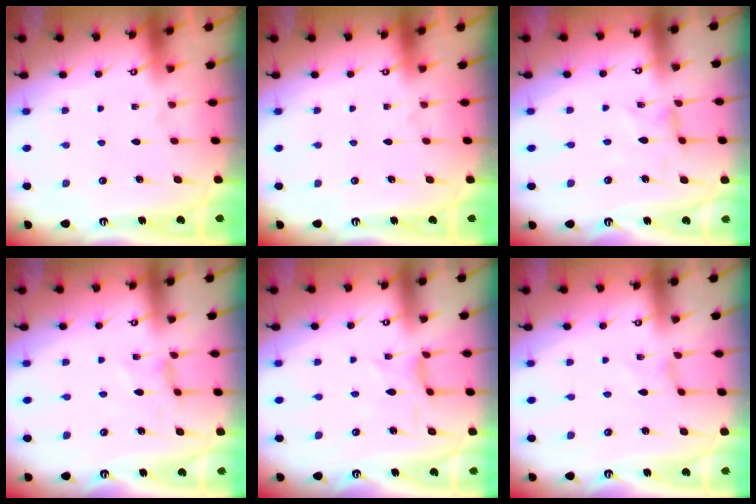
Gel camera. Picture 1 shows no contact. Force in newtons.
{"total": 0.0}
{"total": 0.9, "press": 0.9, "slide": 0.3}
{"total": 1.8, "press": 1.7, "slide": 0.4}
{"total": 2.4, "press": 2.4, "slide": 0.3}
{"total": 0.7, "press": 0.7, "slide": 0.2}